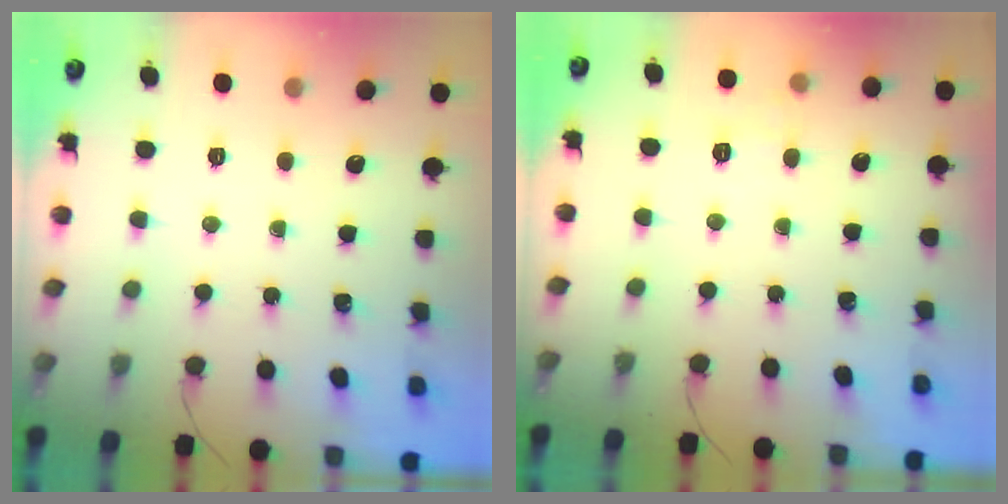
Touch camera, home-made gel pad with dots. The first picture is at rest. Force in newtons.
{"total": 5.3, "press": 5.2, "slide": 1.3}